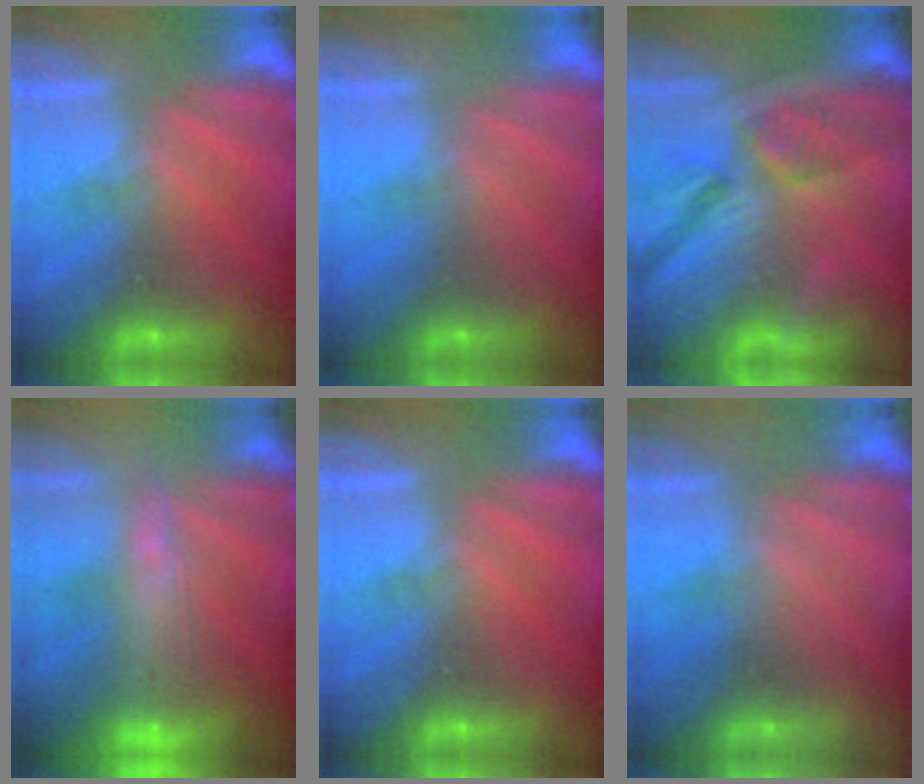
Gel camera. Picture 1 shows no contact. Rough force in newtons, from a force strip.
{"total": 4.9}
{"total": 6.1}
{"total": 8.8}
{"total": 0.0}
{"total": 2.2}